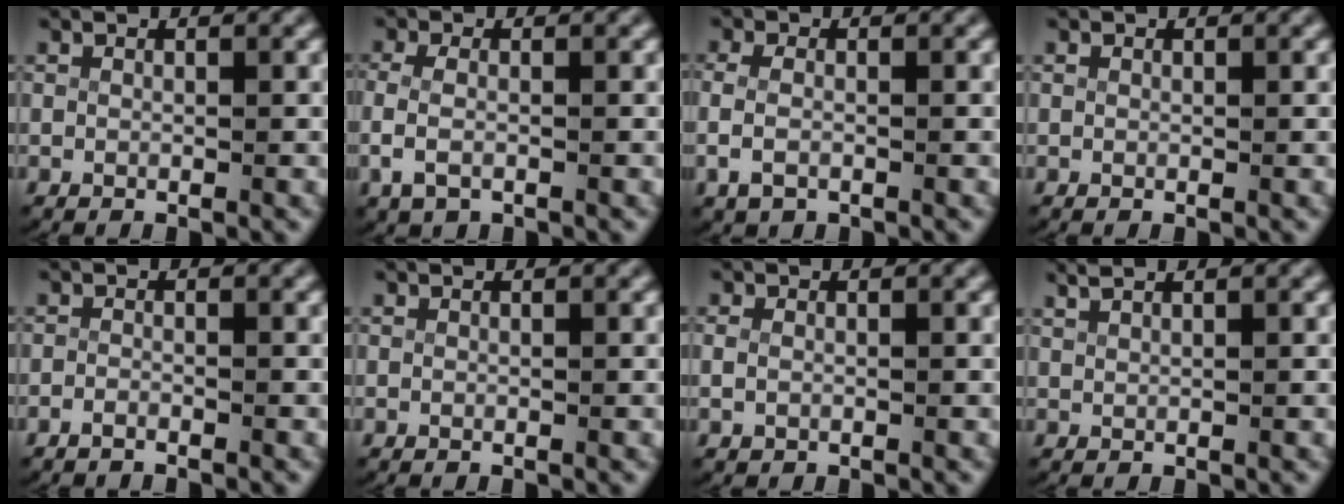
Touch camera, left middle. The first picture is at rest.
{"total": 3.0, "force": [-0.7, 1.9, 2.2], "torque": [-0.072, -0.014, -0.004]}
{"total": 2.7, "force": [-0.7, 1.8, 1.9], "torque": [-0.060, -0.012, -0.004]}
{"total": 0.0}
{"total": 1.3, "force": [-1.3, 0.2, 0.2], "torque": [-0.014, -0.009, -0.022]}
{"total": 0.0}
{"total": 1.2, "force": [-0.1, 0.9, 0.7], "torque": [-0.025, -0.007, 0.004]}
{"total": 1.2, "force": [1.1, 0.0, 0.4], "torque": [-0.010, 0.000, 0.025]}